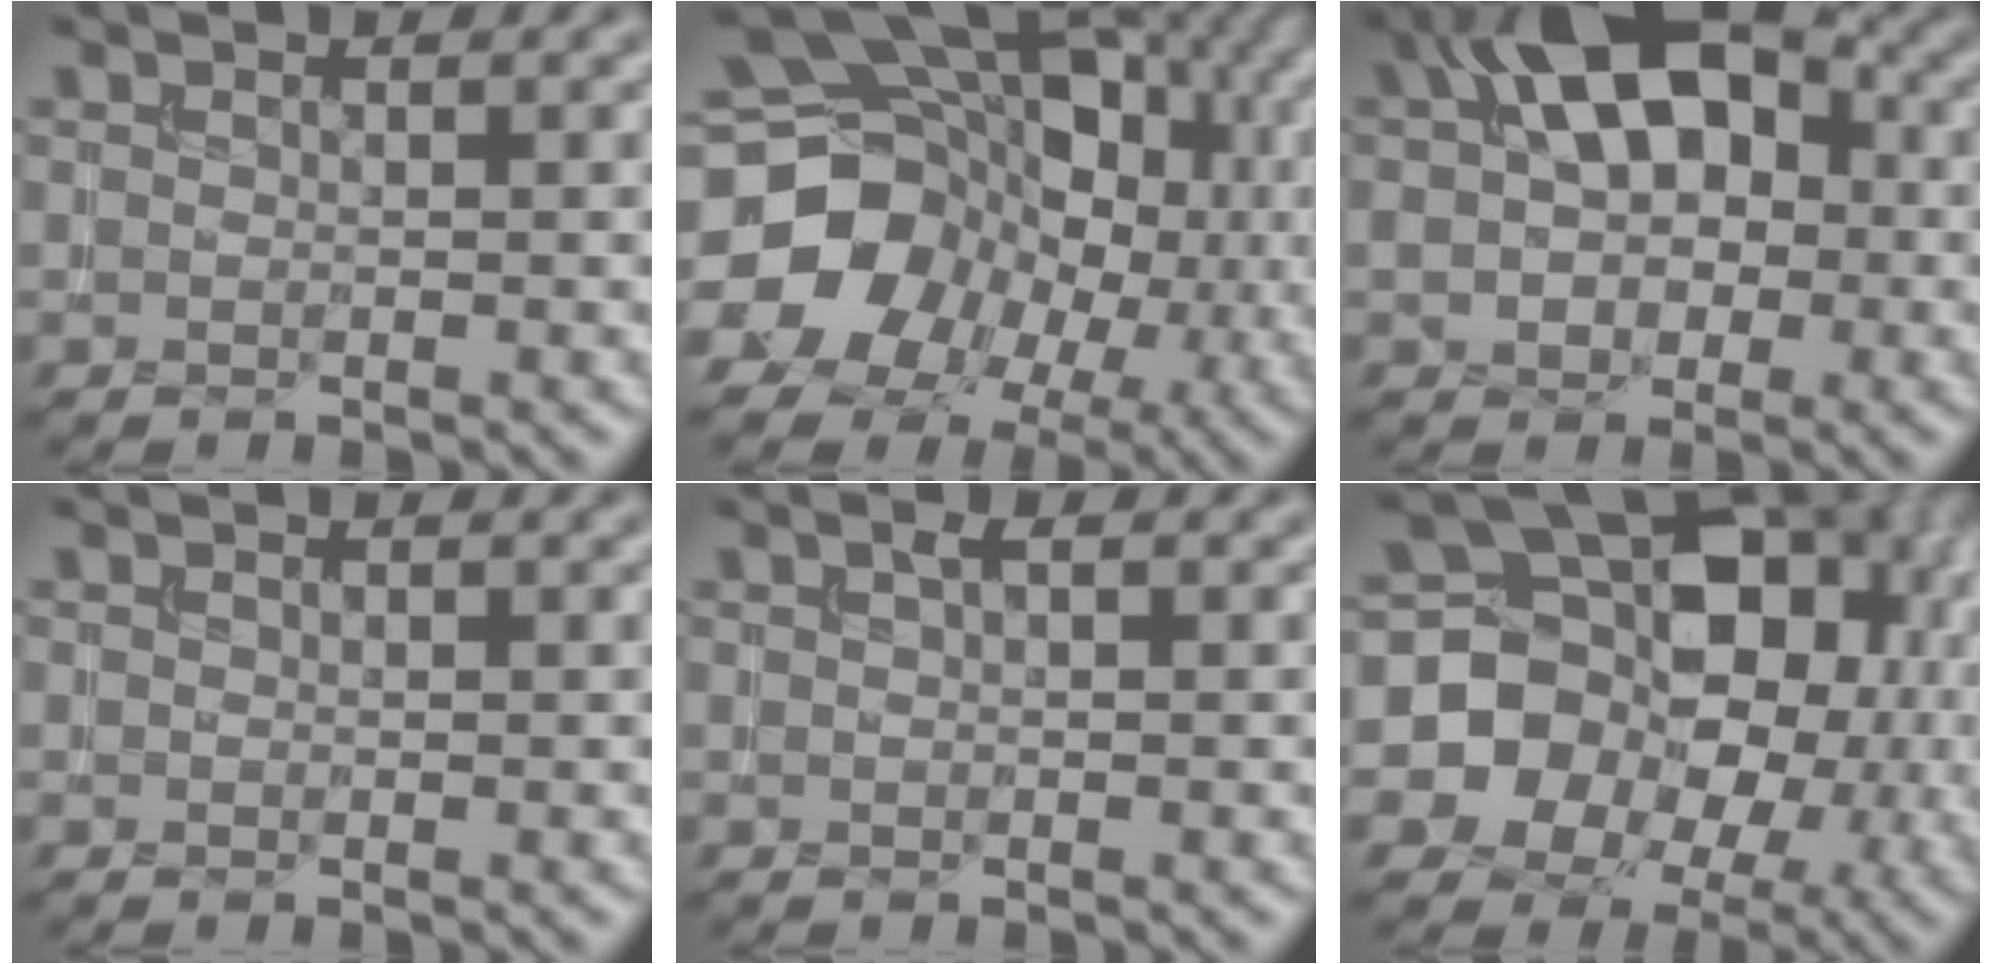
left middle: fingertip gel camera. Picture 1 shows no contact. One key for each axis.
{"total": 20.2, "fx": -1.7, "fy": 17.6, "fz": 9.7, "tx": -0.182, "ty": -0.008, "tz": -0.050}
{"total": 11.4, "fx": 2.2, "fy": 7.3, "fz": 8.4, "tx": -0.132, "ty": 0.031, "tz": 0.017}
{"total": 0.0}
{"total": 0.8, "fx": 0.2, "fy": 0.2, "fz": 0.7, "tx": -0.014, "ty": 0.002, "tz": 0.003}
{"total": 13.6, "fx": -0.5, "fy": 11.4, "fz": 7.4, "tx": -0.096, "ty": -0.010, "tz": -0.025}